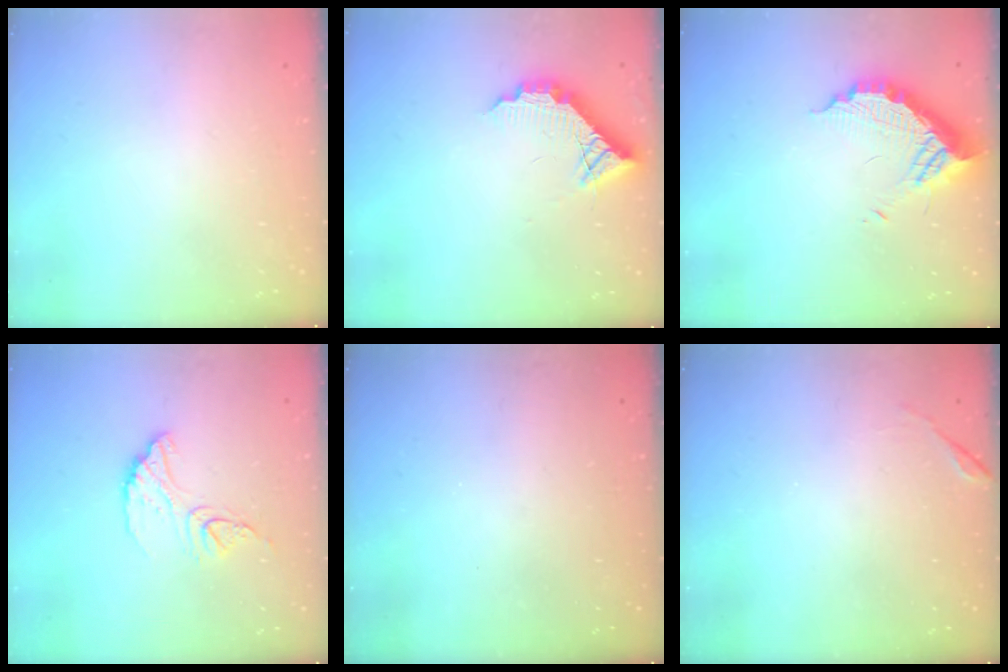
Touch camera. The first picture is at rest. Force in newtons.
{"total": 12.0, "press": 12.0, "slide": 0.7}
{"total": 11.8, "press": 11.7, "slide": 1.0}
{"total": 10.9, "press": 10.9, "slide": 1.0}
{"total": 3.2, "press": 3.2, "slide": 0.1}
{"total": 5.1, "press": 5.1, "slide": 0.2}